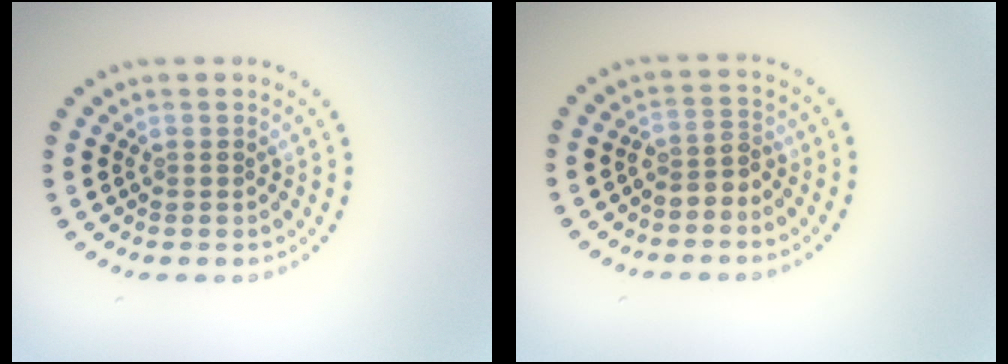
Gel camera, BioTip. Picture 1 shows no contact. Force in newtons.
{"total": 1.9, "press": 1.4, "slide": 1.2}